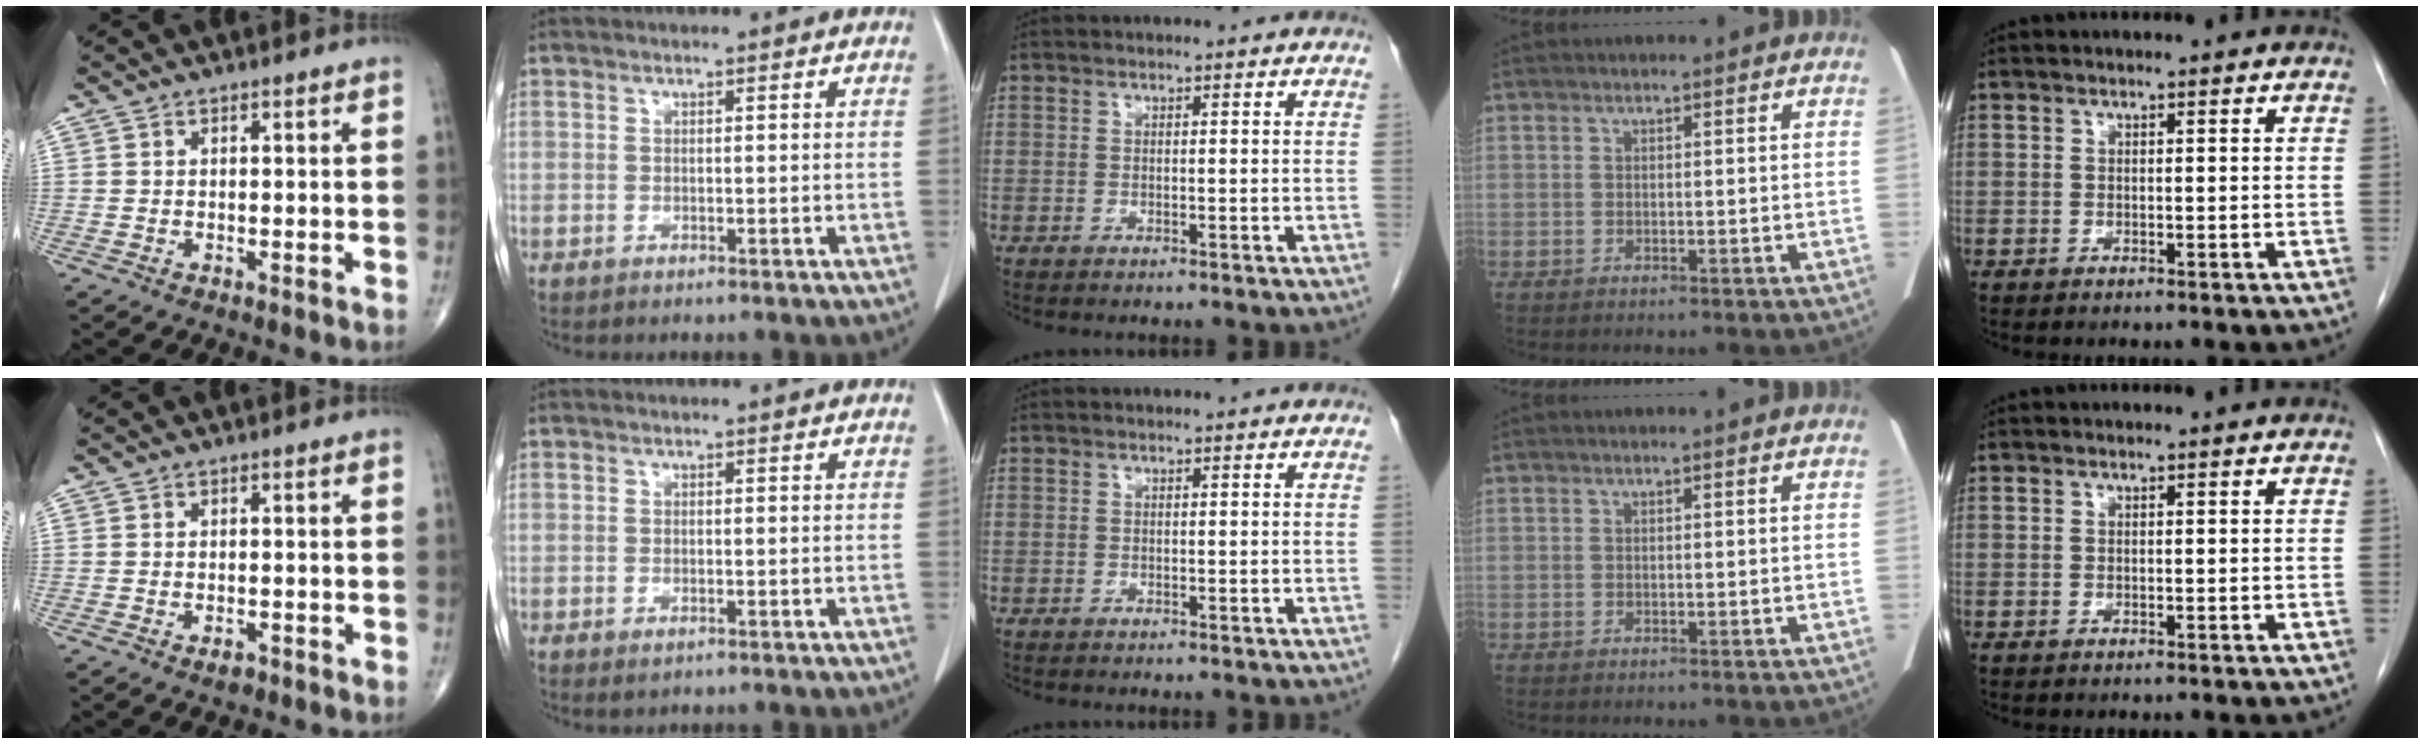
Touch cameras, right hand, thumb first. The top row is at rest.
{"thumb": {"total": 1.5, "force": [-1.0, 0.7, 0.9], "torque": [-0.013, 0.001, -0.015]}, "index": {"total": 1.2, "force": [-0.6, 0.5, 0.9], "torque": [-0.013, -0.002, -0.003]}}